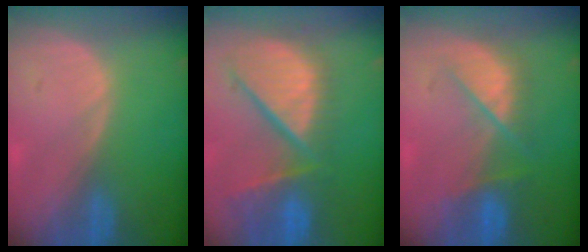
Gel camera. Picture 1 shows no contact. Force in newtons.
{"total": 13.0, "press": 10.9, "slide": 7.1}
{"total": 5.6, "press": 5.6, "slide": 0.9}